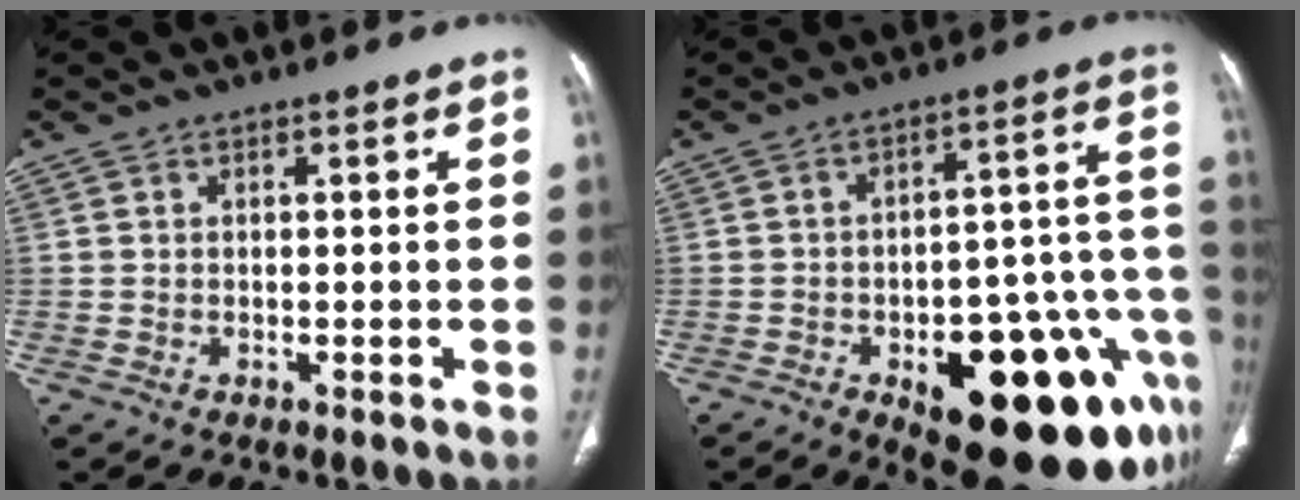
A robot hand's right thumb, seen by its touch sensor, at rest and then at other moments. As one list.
[{"total": 27.1, "force": [-12.0, 11.4, 21.5], "torque": [-0.200, 0.073, -0.150]}]